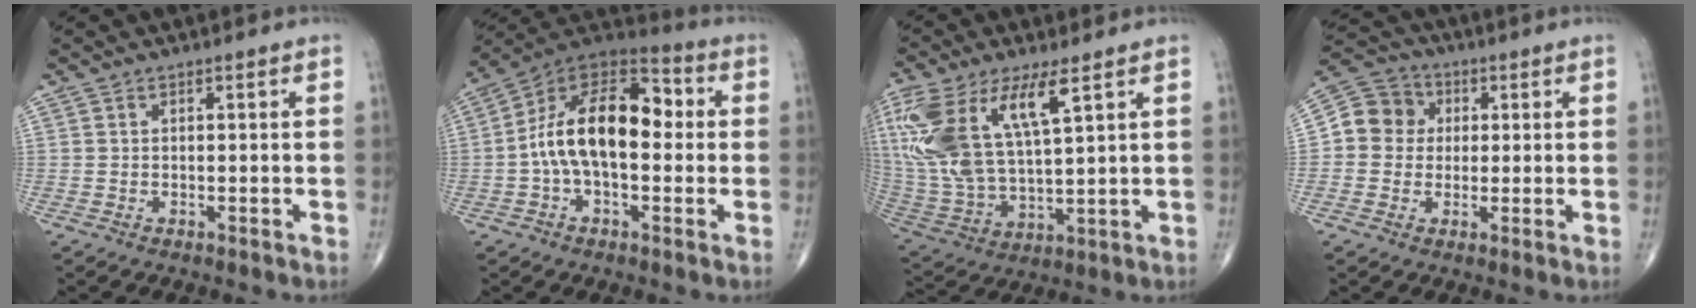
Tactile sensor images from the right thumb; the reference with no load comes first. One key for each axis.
{"total": 17.7, "fx": 0.2, "fy": 9.8, "fz": 14.7, "tx": -0.237, "ty": 0.047, "tz": -0.009}
{"total": 19.7, "fx": 8.1, "fy": 7.6, "fz": 16.3, "tx": -0.360, "ty": -0.024, "tz": 0.165}
{"total": 8.4, "fx": 0.8, "fy": 7.8, "fz": 3.1, "tx": -0.031, "ty": 0.017, "tz": 0.000}